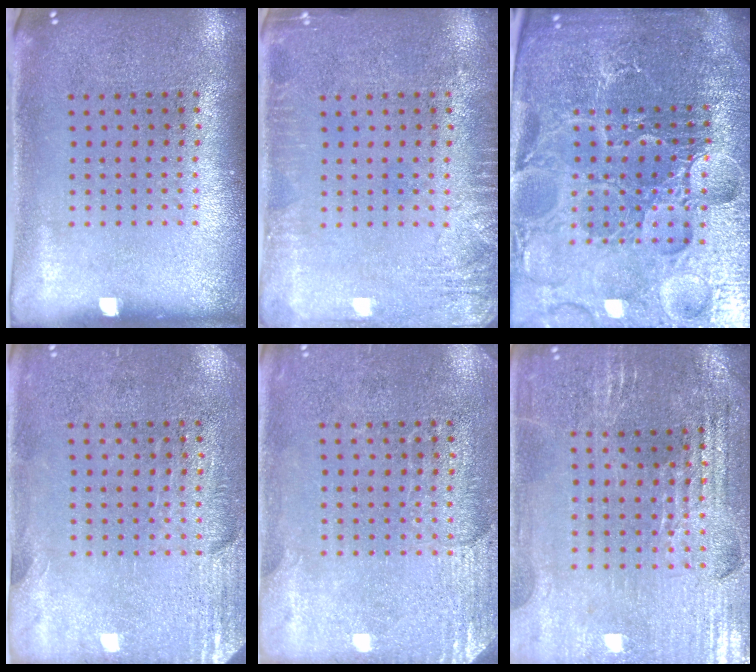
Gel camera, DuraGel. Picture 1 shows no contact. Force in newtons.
{"total": 2.3, "press": 2.2, "slide": 0.2}
{"total": 6.3, "press": 5.6, "slide": 2.8}
{"total": 2.8, "press": 2.4, "slide": 1.4}
{"total": 2.7, "press": 2.4, "slide": 1.3}
{"total": 2.9, "press": 2.8, "slide": 0.4}